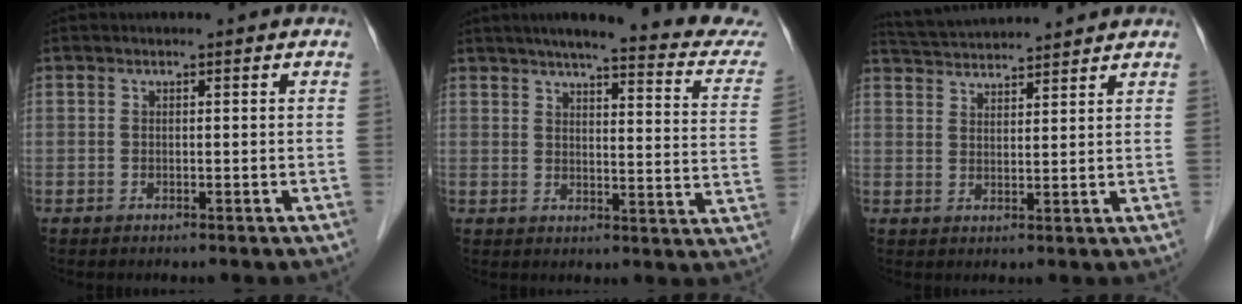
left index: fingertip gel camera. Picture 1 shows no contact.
{"total": 20.0, "force": [17.6, 1.1, 9.4], "torque": [-0.114, -0.039, 0.198]}
{"total": 9.1, "force": [8.8, 0.0, 2.3], "torque": [-0.050, 0.031, 0.139]}